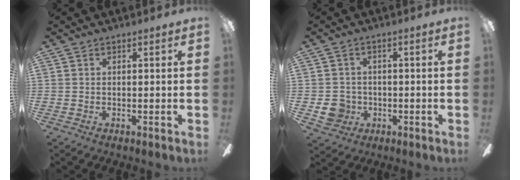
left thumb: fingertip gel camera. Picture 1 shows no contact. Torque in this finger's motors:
{"motor_torque": [-0.18, 0.23, 0.28, -0.43, -0.01]}